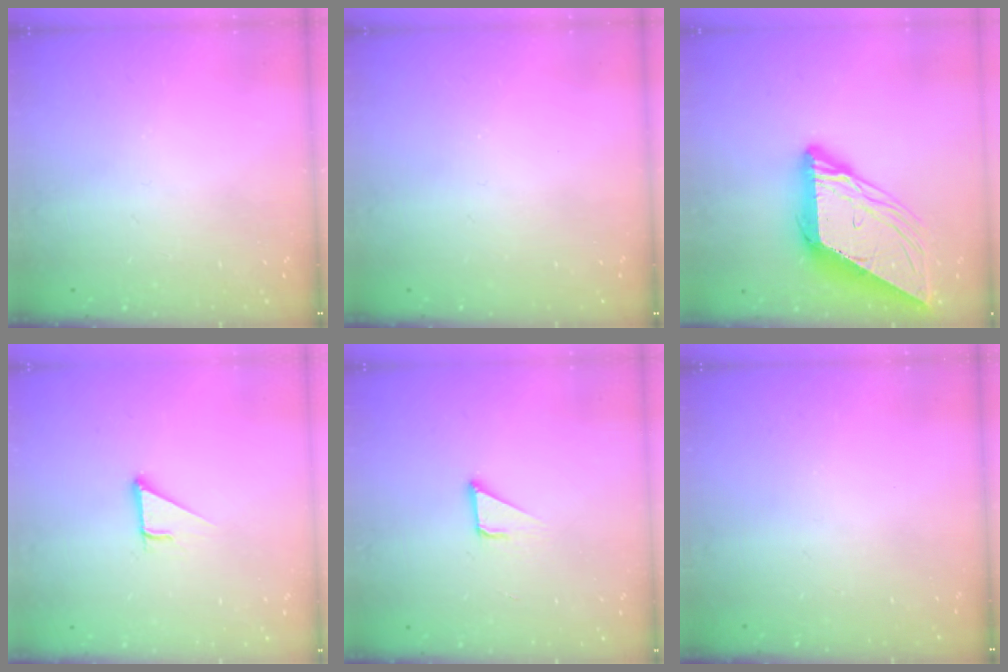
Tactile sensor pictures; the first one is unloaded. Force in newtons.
{"total": 0.0}
{"total": 14.2, "press": 14.1, "slide": 1.5}
{"total": 2.9, "press": 2.9, "slide": 0.1}
{"total": 2.1, "press": 2.1, "slide": 0.0}
{"total": 0.0}